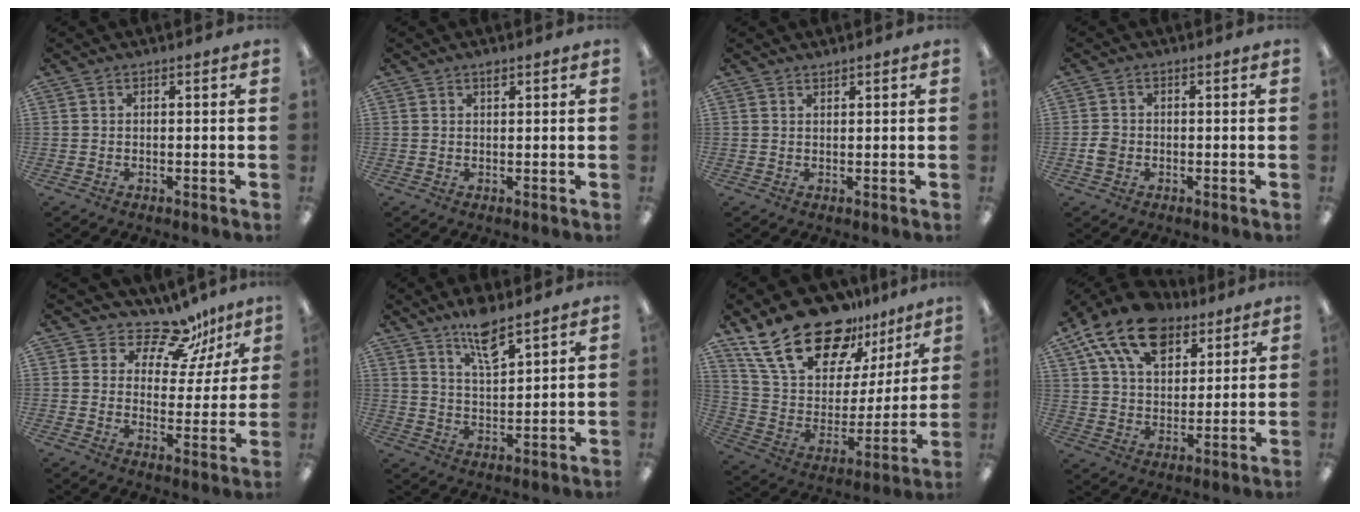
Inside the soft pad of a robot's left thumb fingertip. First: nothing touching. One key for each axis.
{"total": 1.2, "fx": 0.9, "fy": 0.4, "fz": 0.7, "tx": -0.017, "ty": 0.002, "tz": 0.016}
{"total": 0.9, "fx": 0.9, "fy": 0.1, "fz": 0.1, "tx": -0.003, "ty": -0.001, "tz": 0.018}
{"total": 2.5, "fx": -0.6, "fy": 2.1, "fz": 1.2, "tx": -0.022, "ty": 0.005, "tz": -0.012}
{"total": 12.6, "fx": 10.2, "fy": 5.7, "fz": 4.8, "tx": -0.073, "ty": -0.072, "tz": 0.185}
{"total": 8.4, "fx": 6.6, "fy": 2.2, "fz": 4.7, "tx": -0.078, "ty": -0.039, "tz": 0.114}
{"total": 24.7, "fx": 17.5, "fy": 12.3, "fz": 12.3, "tx": -0.228, "ty": -0.108, "tz": 0.320}
{"total": 17.5, "fx": 10.7, "fy": 10.1, "fz": 9.4, "tx": -0.160, "ty": -0.047, "tz": 0.194}